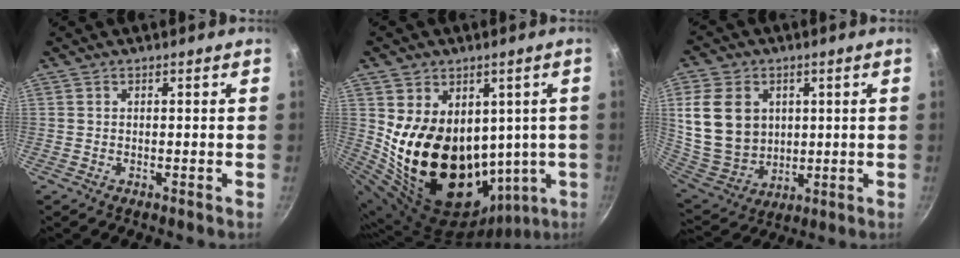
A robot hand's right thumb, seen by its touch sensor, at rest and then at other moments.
{"total": 22.7, "force": [2.7, 16.4, 15.4], "torque": [-0.235, -0.026, 0.076]}
{"total": 16.1, "force": [3.5, 12.7, 9.2], "torque": [-0.158, -0.016, 0.087]}